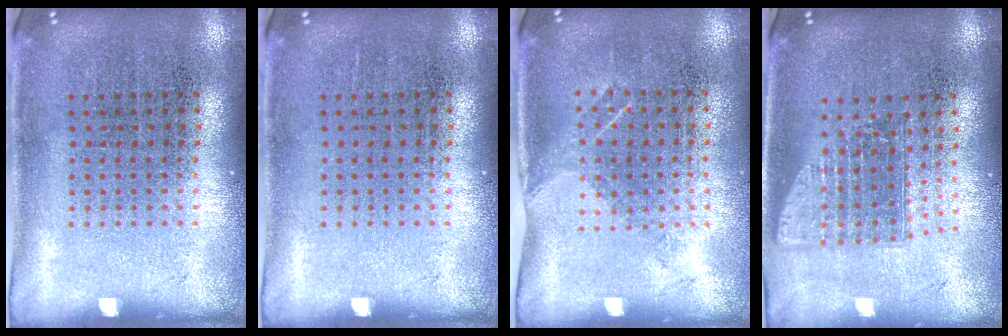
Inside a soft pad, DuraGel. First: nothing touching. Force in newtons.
{"total": 0.0}
{"total": 1.2, "press": 1.0, "slide": 0.7}
{"total": 1.5, "press": 1.2, "slide": 0.9}